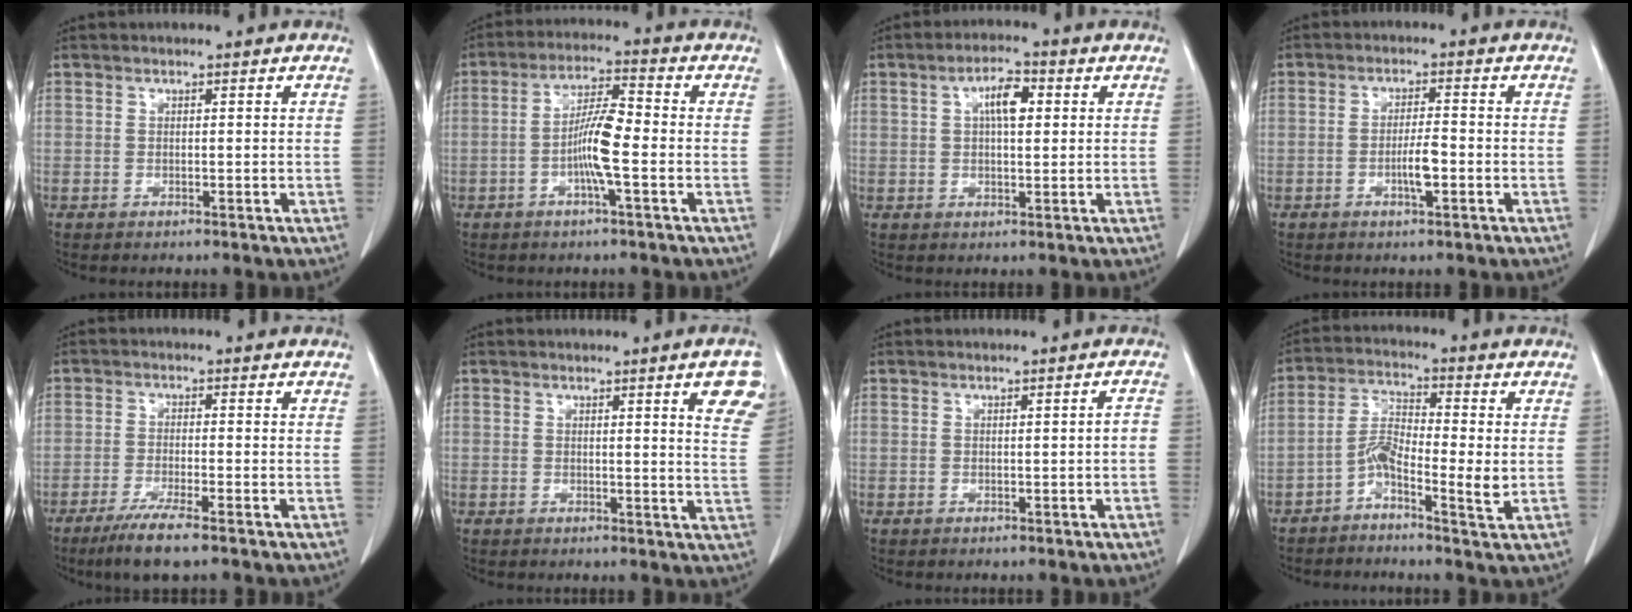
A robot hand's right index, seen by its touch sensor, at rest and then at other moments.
{"total": 7.0, "force": [-1.6, 0.5, 6.8], "torque": [-0.130, 0.008, -0.032]}
{"total": 5.1, "force": [1.4, 1.7, 4.6], "torque": [-0.081, 0.010, 0.022]}
{"total": 3.6, "force": [-1.1, 0.4, 3.4], "torque": [-0.058, 0.000, -0.018]}
{"total": 6.5, "force": [-4.5, 0.1, 4.7], "torque": [-0.087, -0.017, -0.080]}
{"total": 6.2, "force": [3.0, 0.2, 5.4], "torque": [-0.057, -0.013, 0.024]}
{"total": 1.3, "force": [-0.4, 0.0, 1.2], "torque": [-0.013, 0.000, -0.004]}
{"total": 6.0, "force": [-1.9, 1.4, 5.5], "torque": [-0.111, 0.015, -0.040]}